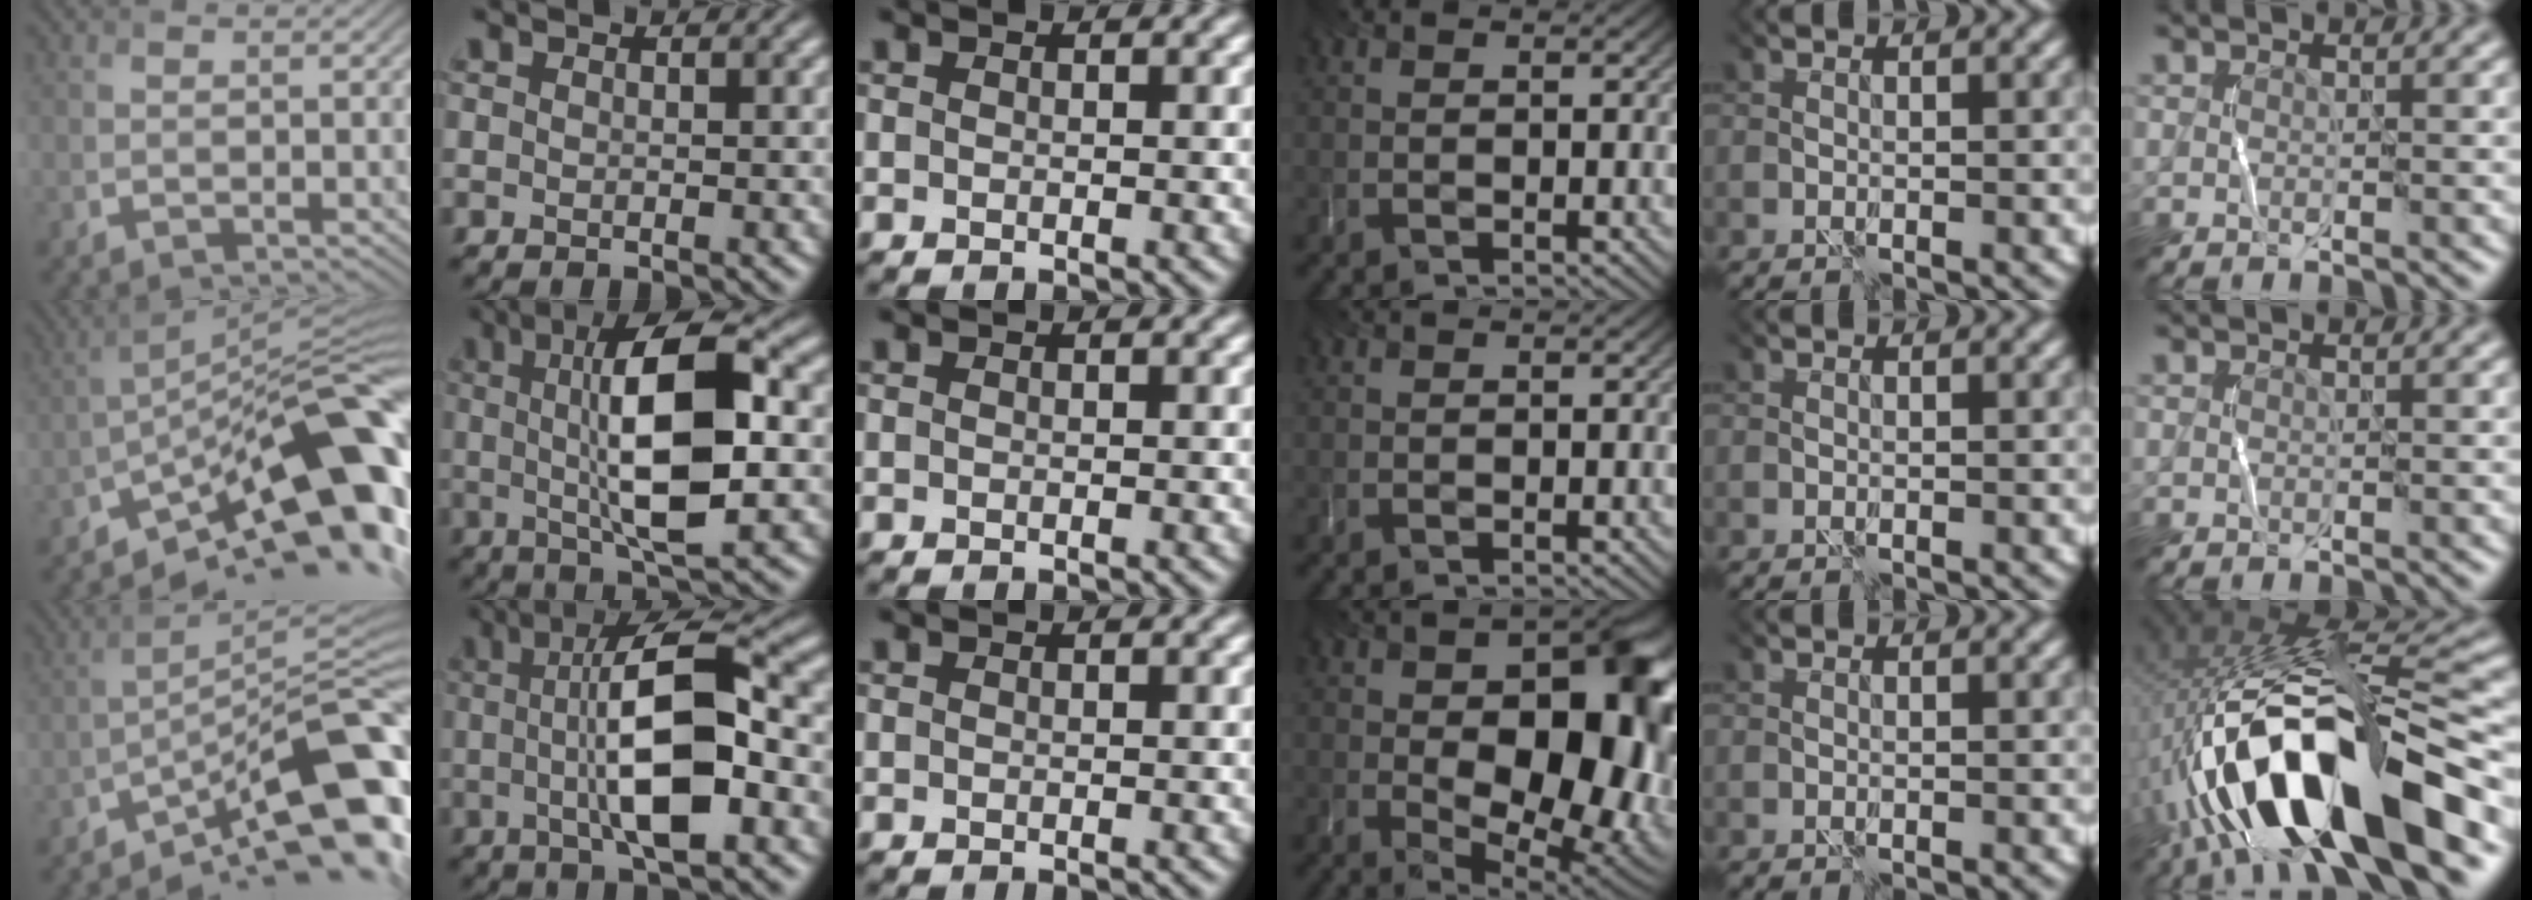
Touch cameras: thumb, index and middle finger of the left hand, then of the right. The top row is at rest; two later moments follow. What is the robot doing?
{"motion": "wrap", "object": "string"}